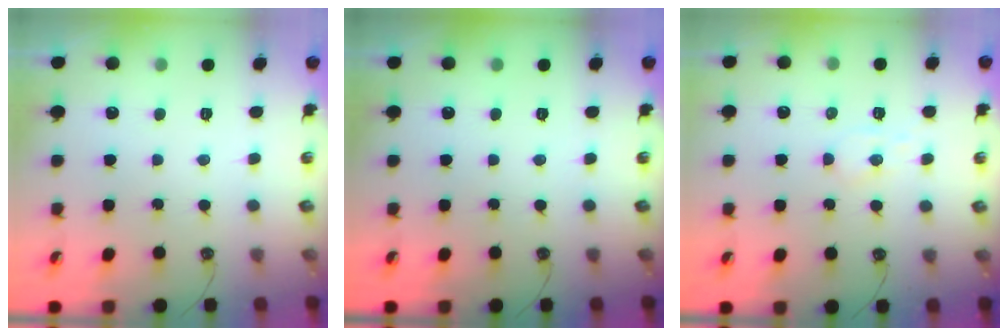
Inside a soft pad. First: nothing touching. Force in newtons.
{"total": 0.0}
{"total": 4.4, "press": 4.3, "slide": 1.0}